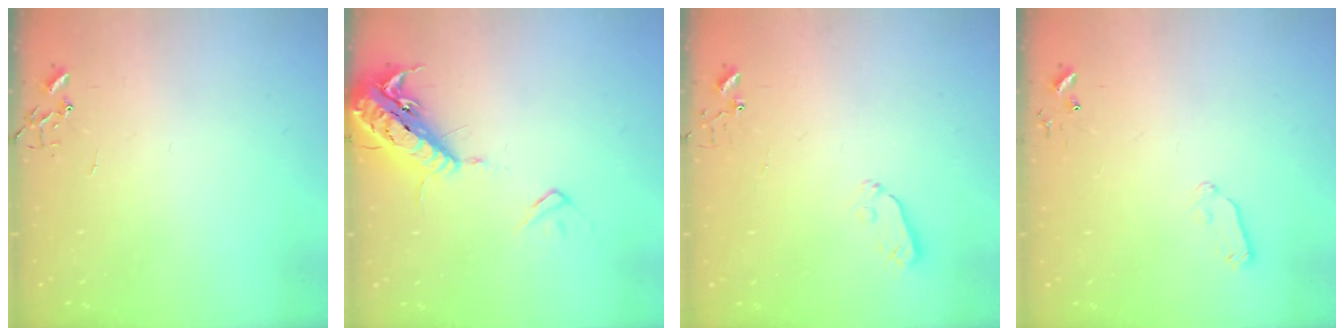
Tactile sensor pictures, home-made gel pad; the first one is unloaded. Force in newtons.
{"total": 18.4, "press": 18.0, "slide": 4.0}
{"total": 3.8, "press": 3.8, "slide": 0.6}
{"total": 5.9, "press": 5.9, "slide": 0.8}